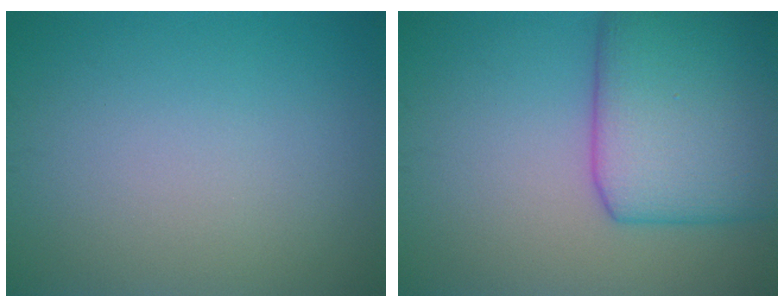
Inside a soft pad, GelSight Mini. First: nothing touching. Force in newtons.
{"total": 9.7, "press": 9.7, "slide": 0.3}